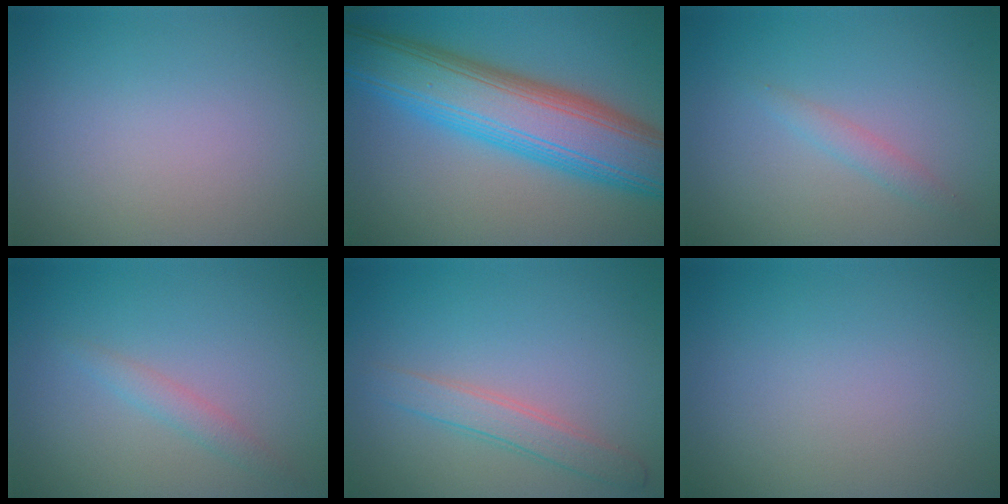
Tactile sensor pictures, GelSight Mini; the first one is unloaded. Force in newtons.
{"total": 11.2, "press": 11.2, "slide": 0.2}
{"total": 1.2, "press": 1.2, "slide": 0.0}
{"total": 1.4, "press": 1.4, "slide": 0.1}
{"total": 2.3, "press": 2.3, "slide": 0.1}
{"total": 0.0}